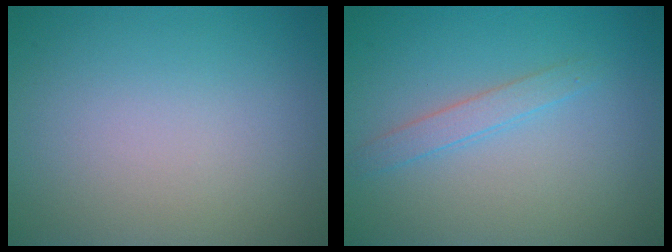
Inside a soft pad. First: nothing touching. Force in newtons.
{"total": 1.6, "press": 1.6, "slide": 0.2}